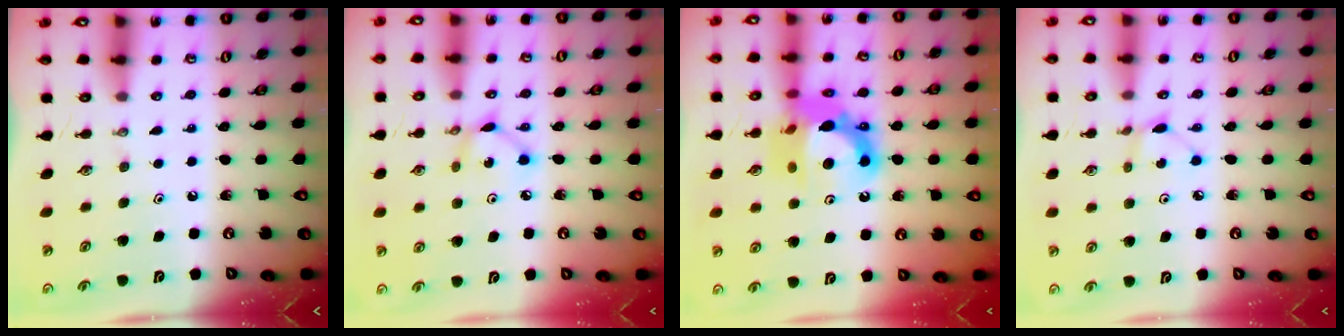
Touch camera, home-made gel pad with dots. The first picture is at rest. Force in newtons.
{"total": 4.4, "press": 4.4, "slide": 0.2}
{"total": 16.8, "press": 16.7, "slide": 1.7}
{"total": 3.0, "press": 2.9, "slide": 0.4}